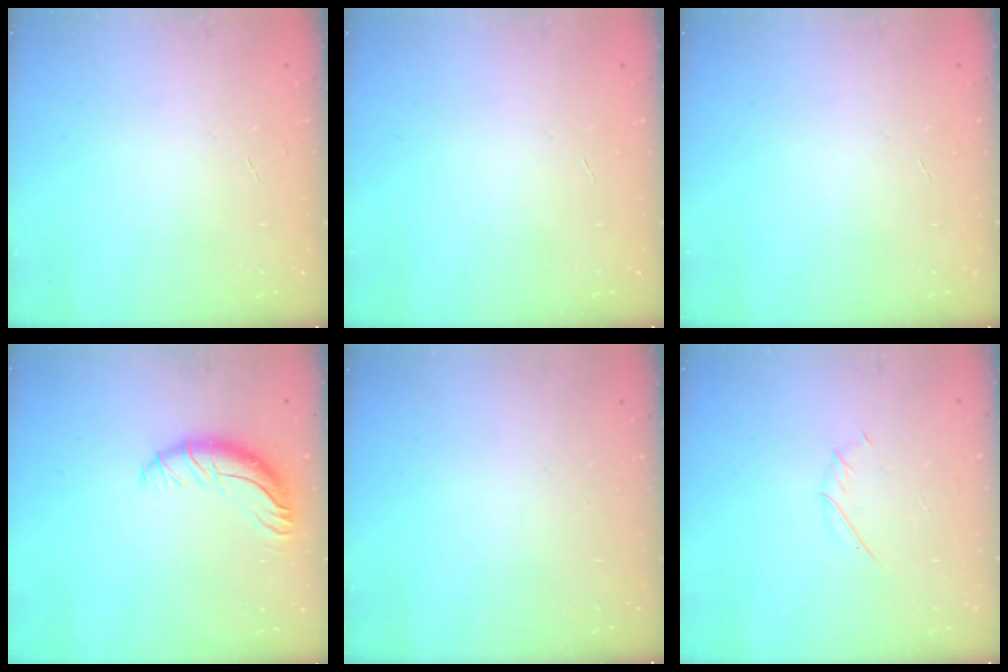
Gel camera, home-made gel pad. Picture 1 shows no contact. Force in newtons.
{"total": 0.0}
{"total": 0.0}
{"total": 11.2, "press": 10.9, "slide": 2.5}
{"total": 0.0}
{"total": 2.0, "press": 2.0, "slide": 0.6}